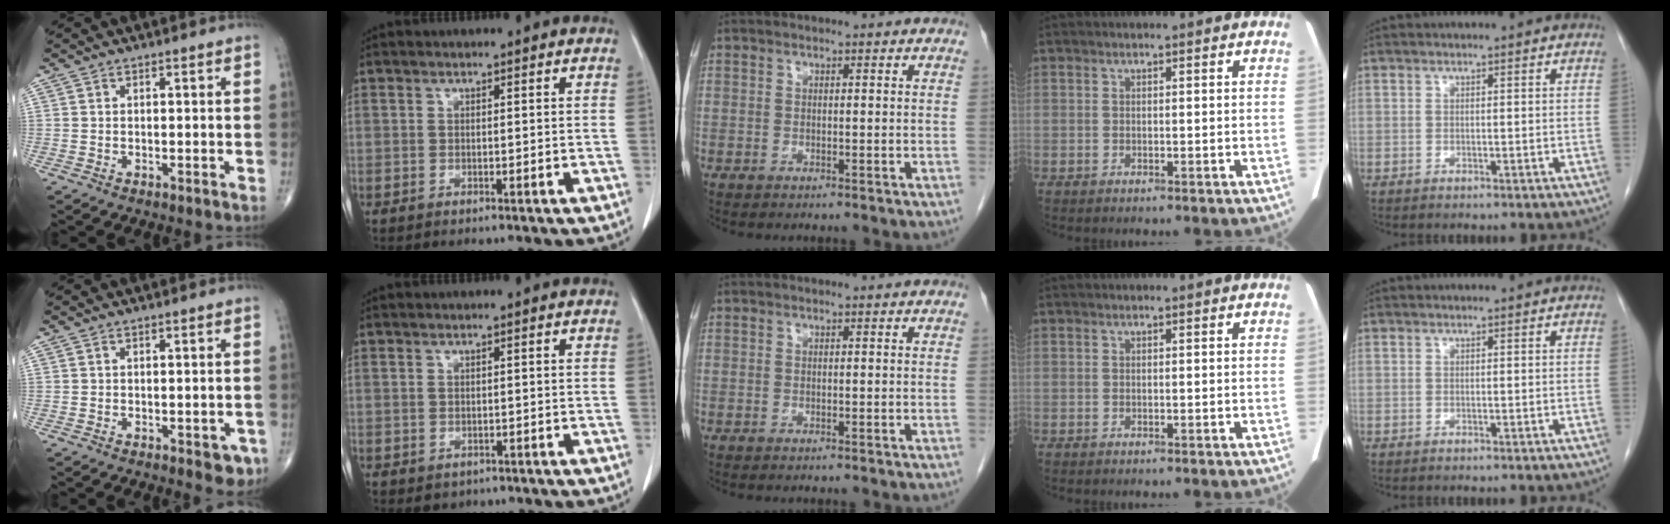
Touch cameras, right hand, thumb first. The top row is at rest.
{"thumb": {"total": 3.4, "force": [-1.3, 1.7, 2.7], "torque": [-0.011, -0.001, -0.011]}, "index": {"total": 1.9, "force": [-1.0, 1.5, 0.6], "torque": [-0.006, 0.001, -0.005]}}